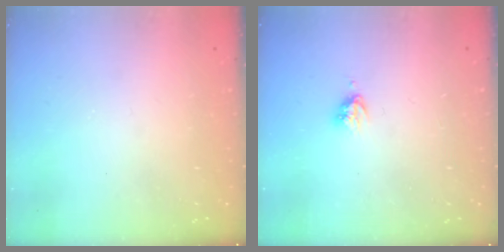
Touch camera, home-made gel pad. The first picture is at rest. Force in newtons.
{"total": 3.1, "press": 3.1, "slide": 0.4}